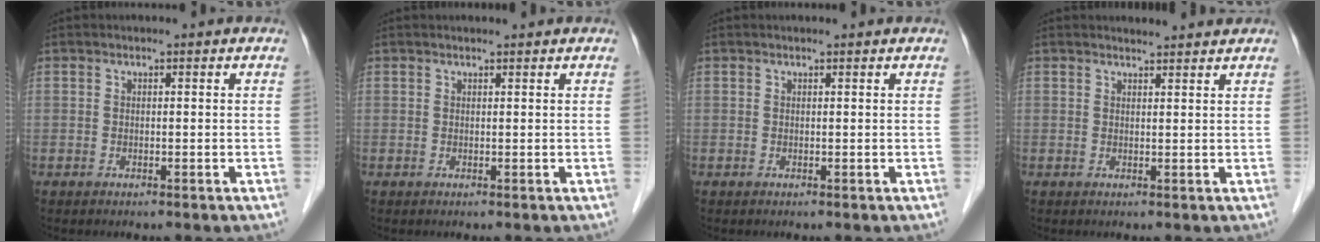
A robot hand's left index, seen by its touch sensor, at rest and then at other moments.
{"total": 1.7, "force": [1.6, 0.1, 0.5], "torque": [-0.008, 0.013, 0.025]}
{"total": 1.2, "force": [1.2, 0.1, 0.4], "torque": [-0.008, 0.011, 0.016]}
{"total": 3.5, "force": [3.4, 0.1, 0.6], "torque": [-0.014, 0.009, 0.042]}